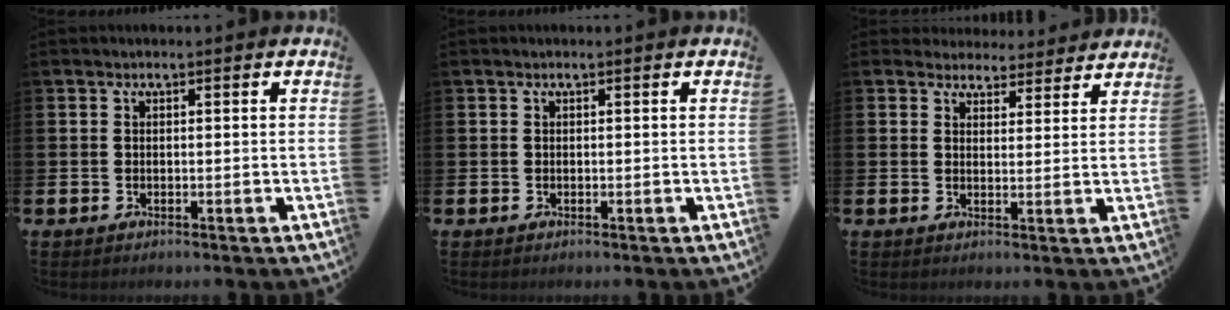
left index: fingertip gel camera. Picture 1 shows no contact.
{"total": 0.0}
{"total": 3.7, "force": [3.5, 1.3, -0.1], "torque": [-0.001, -0.023, 0.060]}